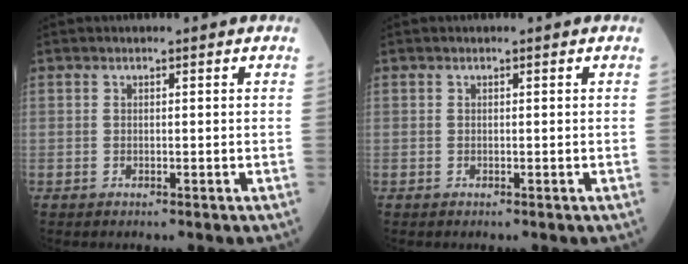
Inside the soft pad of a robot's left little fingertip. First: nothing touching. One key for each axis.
{"total": 0.0}